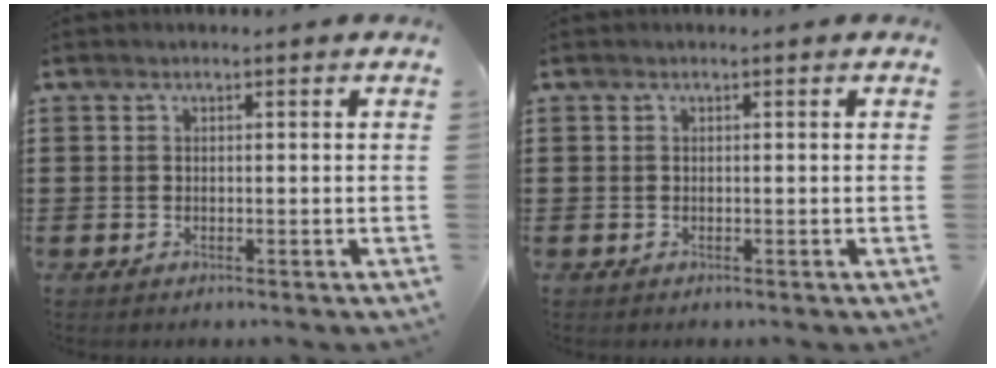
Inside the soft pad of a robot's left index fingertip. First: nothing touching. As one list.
[{"total": 0.0}]